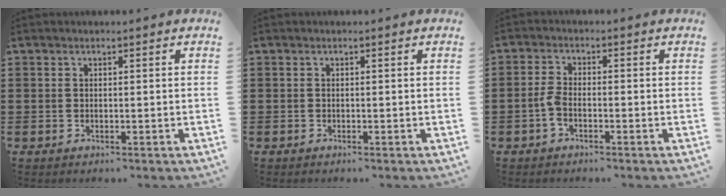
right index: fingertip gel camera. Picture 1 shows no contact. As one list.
[{"total": 0.0}, {"total": 2.8, "force": [-1.3, 1.0, 2.3], "torque": [-0.063, -0.004, -0.030]}]